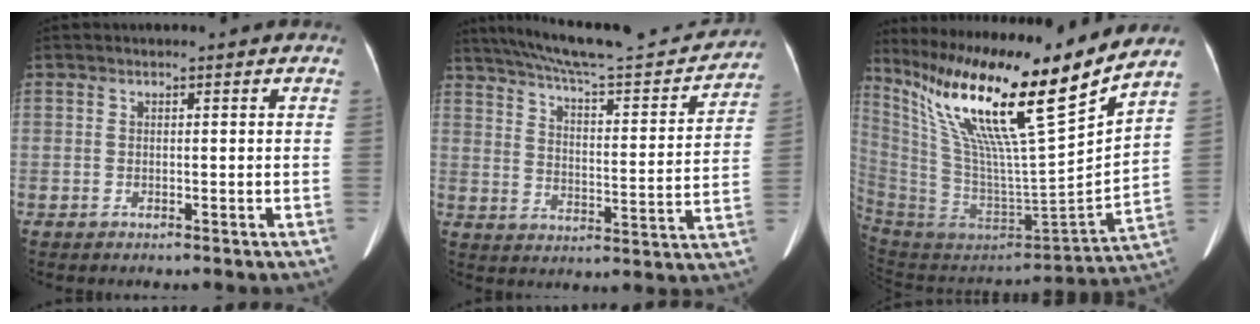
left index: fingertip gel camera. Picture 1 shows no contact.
{"total": 24.2, "force": [21.8, 2.8, 10.1], "torque": [-0.164, -0.014, 0.299]}
{"total": 26.1, "force": [18.7, -0.1, 18.3], "torque": [-0.337, -0.017, 0.330]}